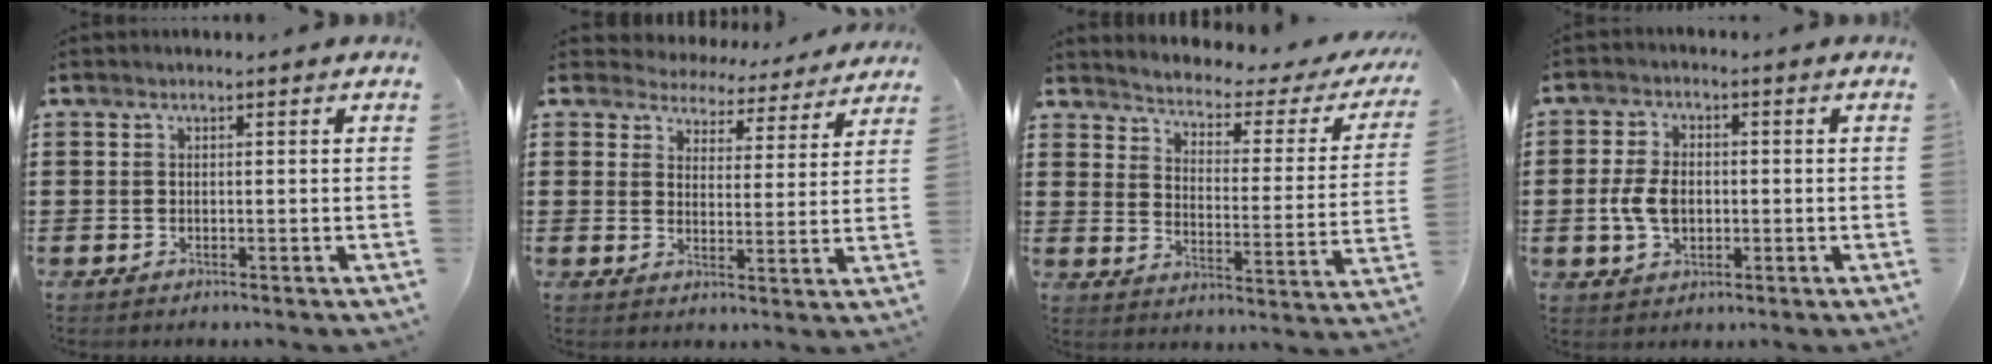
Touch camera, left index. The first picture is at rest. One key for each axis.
{"total": 4.5, "fx": 4.4, "fy": 0.9, "fz": -0.2, "tx": -0.015, "ty": -0.036, "tz": 0.073}
{"total": 2.2, "fx": 1.9, "fy": 0.3, "fz": 1.0, "tx": -0.036, "ty": -0.023, "tz": 0.021}
{"total": 5.5, "fx": -0.5, "fy": 3.5, "fz": 4.1, "tx": -0.101, "ty": 0.002, "tz": -0.015}